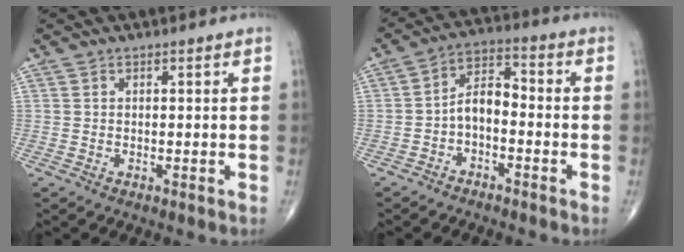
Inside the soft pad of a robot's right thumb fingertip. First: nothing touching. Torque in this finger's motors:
{"motor_torque": [1.04, 1.06, 0.69, -0.33, 0.06]}